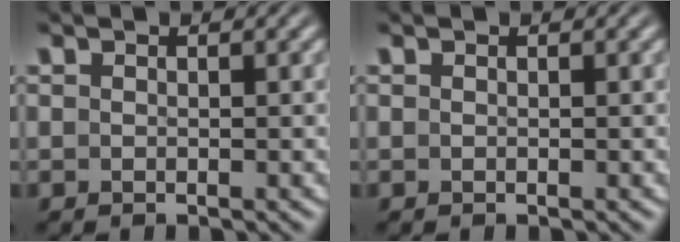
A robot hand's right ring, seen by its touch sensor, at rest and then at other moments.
{"total": 0.0}